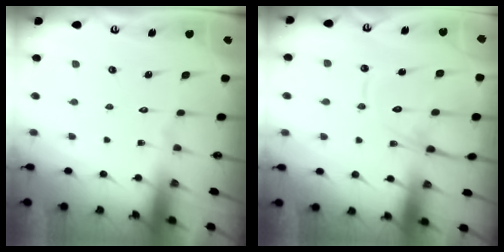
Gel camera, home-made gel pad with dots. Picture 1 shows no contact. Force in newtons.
{"total": 12.8, "press": 12.7, "slide": 1.3}